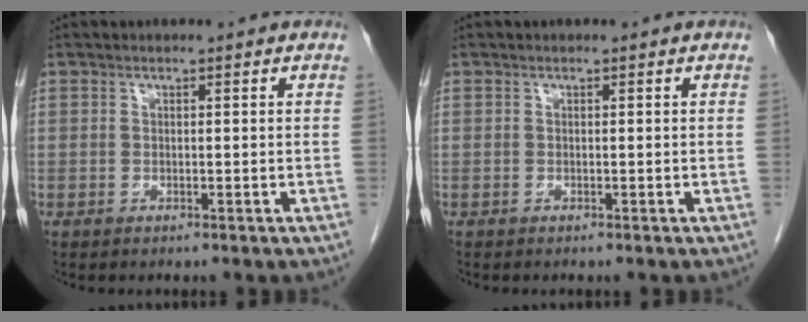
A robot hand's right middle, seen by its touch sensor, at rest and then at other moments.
{"total": 0.0}